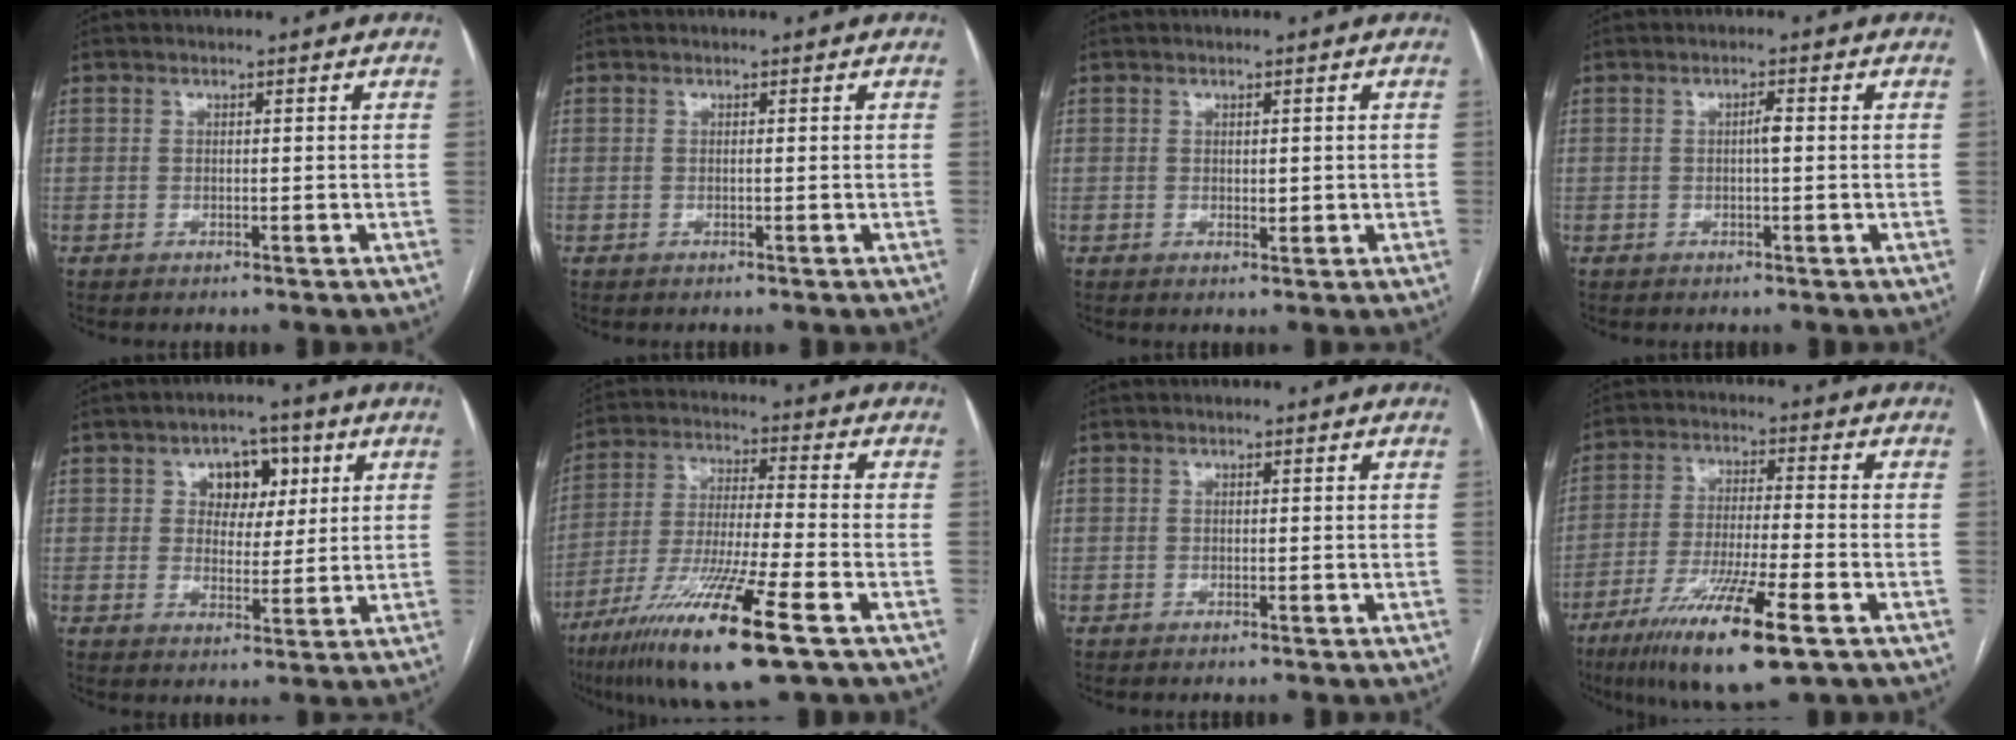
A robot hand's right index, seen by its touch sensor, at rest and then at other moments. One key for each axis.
{"total": 0.0}
{"total": 1.4, "fx": 0.1, "fy": 0.8, "fz": 1.1, "tx": -0.013, "ty": -0.003, "tz": 0.005}
{"total": 1.4, "fx": 0.0, "fy": 0.2, "fz": 1.4, "tx": -0.024, "ty": 0.003, "tz": -0.001}
{"total": 6.5, "fx": 2.4, "fy": 4.6, "fz": 4.0, "tx": -0.049, "ty": 0.018, "tz": 0.036}
{"total": 17.1, "fx": -9.4, "fy": 0.3, "fz": 14.3, "tx": -0.282, "ty": -0.046, "tz": -0.169}
{"total": 0.0}
{"total": 14.6, "fx": -8.1, "fy": 0.9, "fz": 12.1, "tx": -0.231, "ty": -0.037, "tz": -0.140}